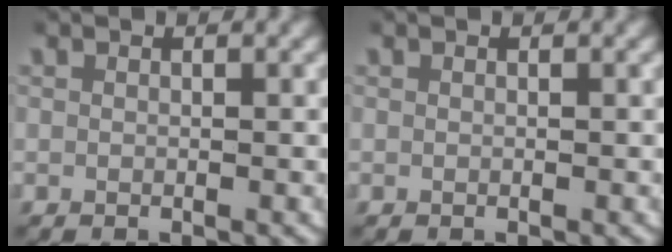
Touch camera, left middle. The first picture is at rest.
{"total": 0.0}